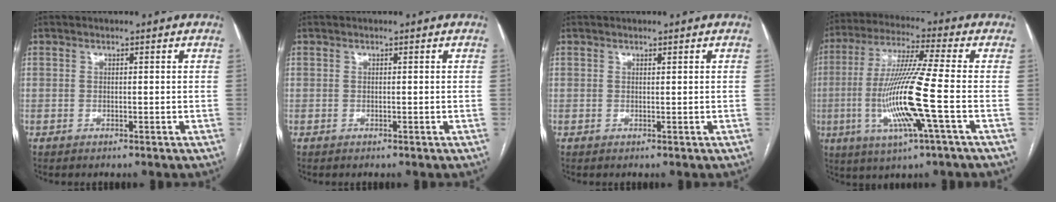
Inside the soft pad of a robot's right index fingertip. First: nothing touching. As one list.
[{"total": 0.0}, {"total": 0.0}, {"total": 14.3, "force": [-2.9, -0.8, 14.0], "torque": [-0.286, -0.012, -0.062]}]